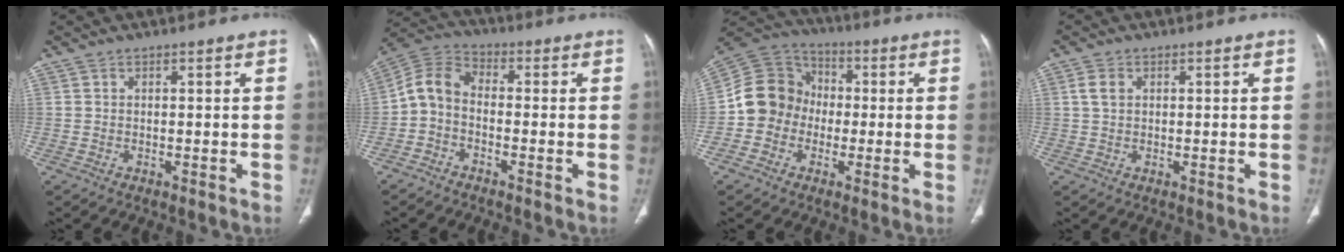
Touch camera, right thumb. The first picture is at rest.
{"total": 6.7, "force": [-1.6, 4.4, 4.7], "torque": [-0.087, 0.029, -0.050]}
{"total": 11.3, "force": [-1.8, 10.4, 4.1], "torque": [-0.051, 0.034, -0.046]}
{"total": 2.6, "force": [0.8, 1.8, 1.7], "torque": [-0.031, 0.004, 0.018]}